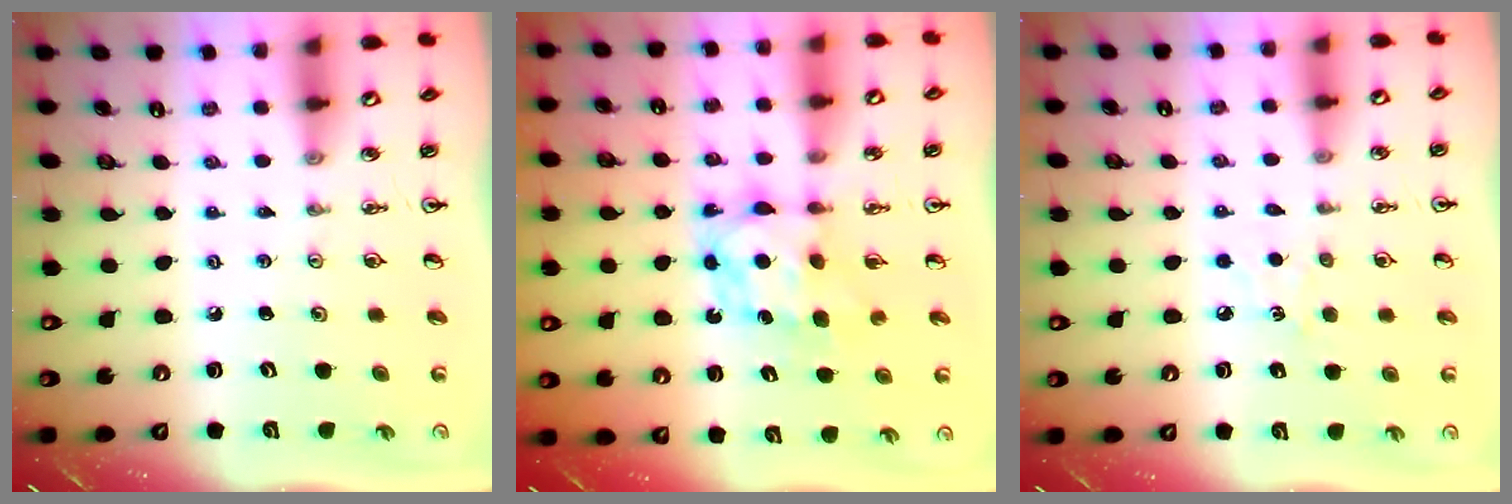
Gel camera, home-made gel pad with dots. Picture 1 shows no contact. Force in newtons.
{"total": 6.5, "press": 6.5, "slide": 0.3}
{"total": 5.6, "press": 5.5, "slide": 0.7}